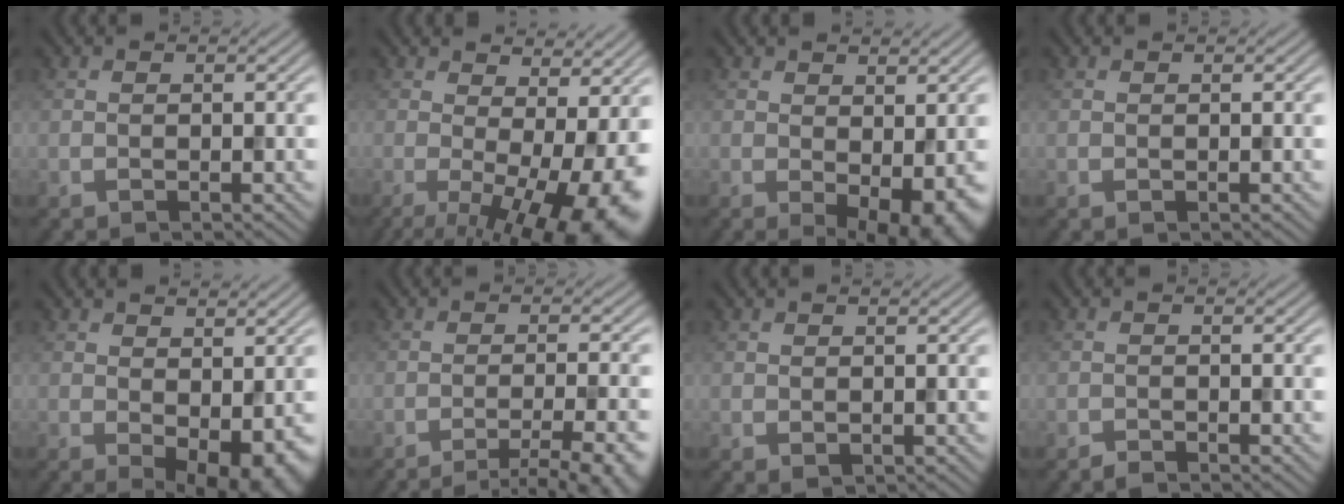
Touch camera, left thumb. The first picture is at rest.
{"total": 14.0, "force": [-2.6, 4.8, 12.9], "torque": [-0.172, -0.016, -0.019]}
{"total": 5.5, "force": [-0.6, 2.6, 4.9], "torque": [-0.070, -0.014, 0.005]}
{"total": 0.0}
{"total": 5.9, "force": [-0.6, 3.1, 5.0], "torque": [-0.073, -0.016, 0.007]}
{"total": 8.7, "force": [-6.2, 1.6, 5.9], "torque": [-0.076, 0.004, -0.078]}
{"total": 0.6, "force": [0.3, 0.4, 0.3], "torque": [-0.005, -0.003, 0.009]}
{"total": 0.8, "force": [-0.8, 0.1, 0.2], "torque": [-0.002, 0.002, -0.016]}